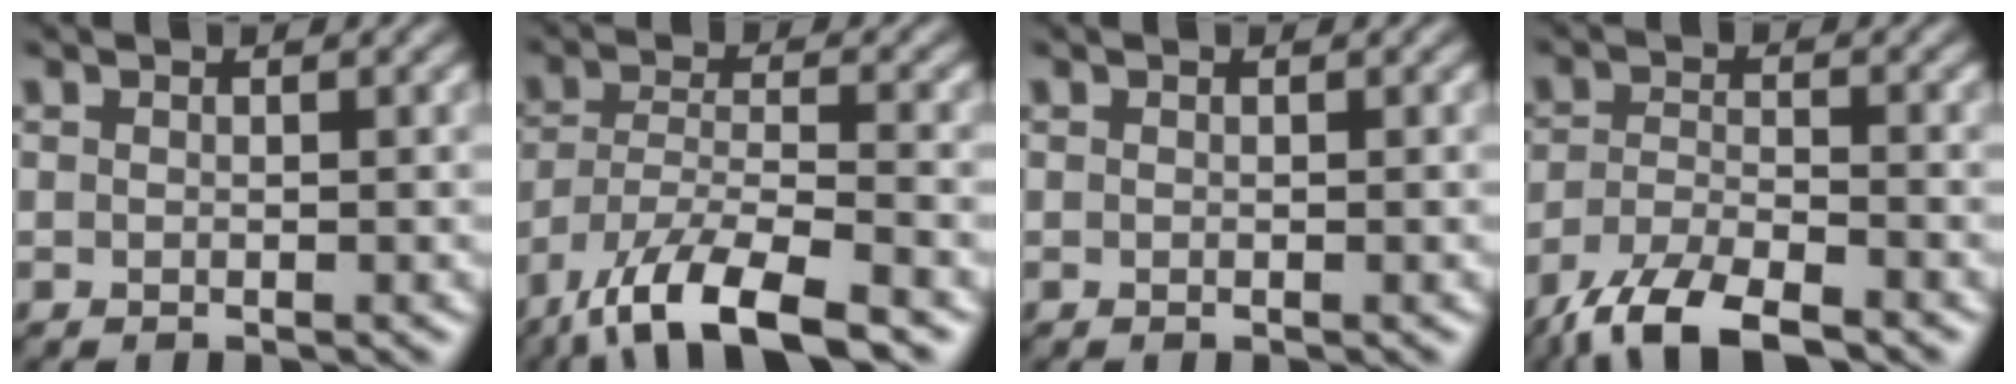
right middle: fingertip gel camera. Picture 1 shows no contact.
{"total": 9.6, "force": [-6.9, 2.8, 6.0], "torque": [-0.116, -0.010, -0.128]}
{"total": 0.0}
{"total": 6.5, "force": [-5.3, 1.6, 3.4], "torque": [-0.071, -0.008, -0.104]}